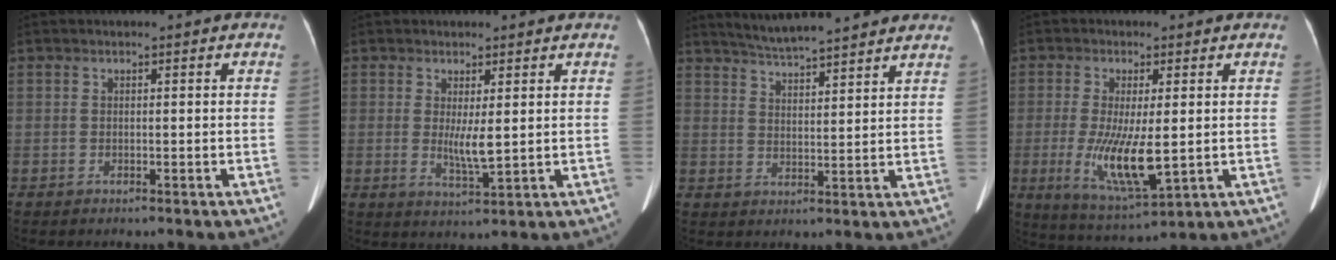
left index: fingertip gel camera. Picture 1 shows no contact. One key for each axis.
{"total": 3.6, "fx": 0.5, "fy": 0.4, "fz": 3.6, "tx": -0.069, "ty": -0.014, "tz": 0.016}
{"total": 13.2, "fx": 11.8, "fy": 1.3, "fz": 5.7, "tx": -0.090, "ty": 0.022, "tz": 0.169}
{"total": 9.5, "fx": -1.0, "fy": 2.2, "fz": 9.2, "tx": -0.184, "ty": -0.031, "tz": -0.007}